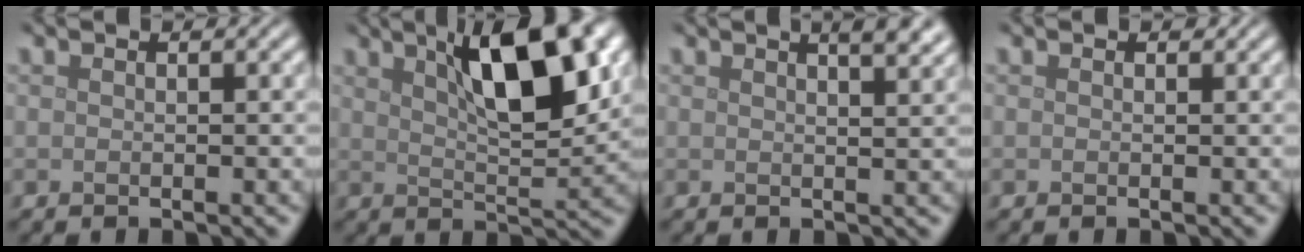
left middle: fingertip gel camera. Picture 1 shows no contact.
{"total": 9.1, "force": [4.0, 2.7, 7.7], "torque": [-0.111, 0.012, 0.063]}
{"total": 4.4, "force": [2.8, 1.7, 3.0], "torque": [-0.011, 0.021, 0.010]}
{"total": 0.0}